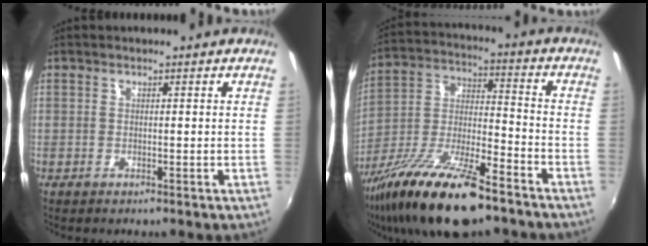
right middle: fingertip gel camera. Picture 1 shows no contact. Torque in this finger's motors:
{"motor_torque": [1.09, -1.05, 0.93, 0.21]}